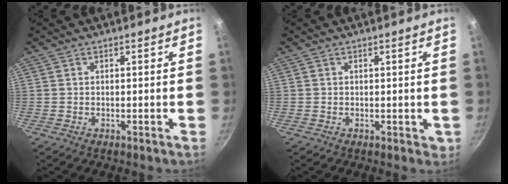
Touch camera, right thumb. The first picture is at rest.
{"total": 1.2, "force": [0.1, 1.0, 0.7], "torque": [-0.004, 0.000, 0.003]}